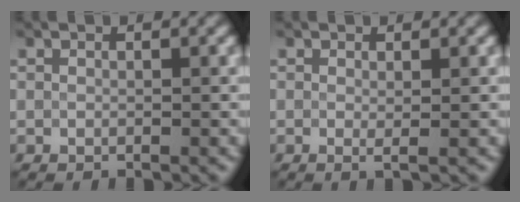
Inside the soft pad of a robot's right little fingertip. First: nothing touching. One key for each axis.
{"total": 0.7, "fx": 0.0, "fy": 0.0, "fz": 0.7, "tx": -0.012, "ty": -0.007, "tz": -0.002}